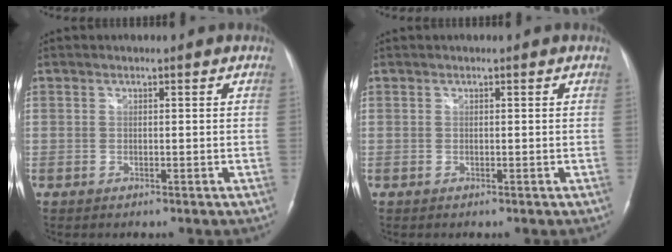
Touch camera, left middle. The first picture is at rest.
{"total": 0.0}